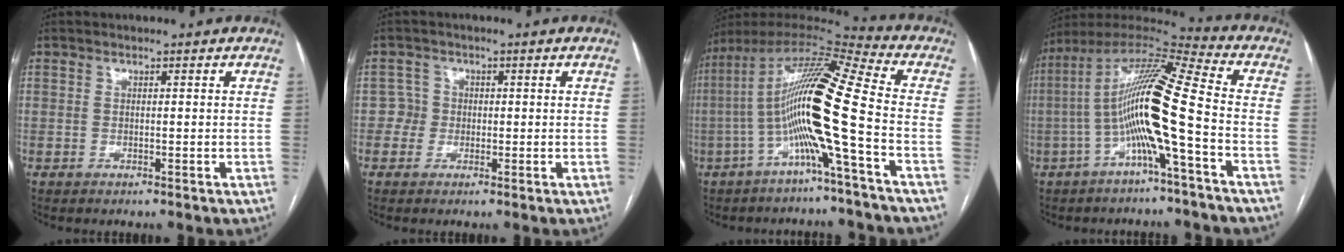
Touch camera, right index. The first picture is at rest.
{"total": 2.3, "force": [-0.3, 2.2, 0.0], "torque": [0.013, 0.010, -0.011]}
{"total": 16.2, "force": [-3.3, -1.0, 15.9], "torque": [-0.291, 0.018, -0.077]}
{"total": 15.0, "force": [-3.3, -0.1, 14.7], "torque": [-0.275, 0.023, -0.072]}